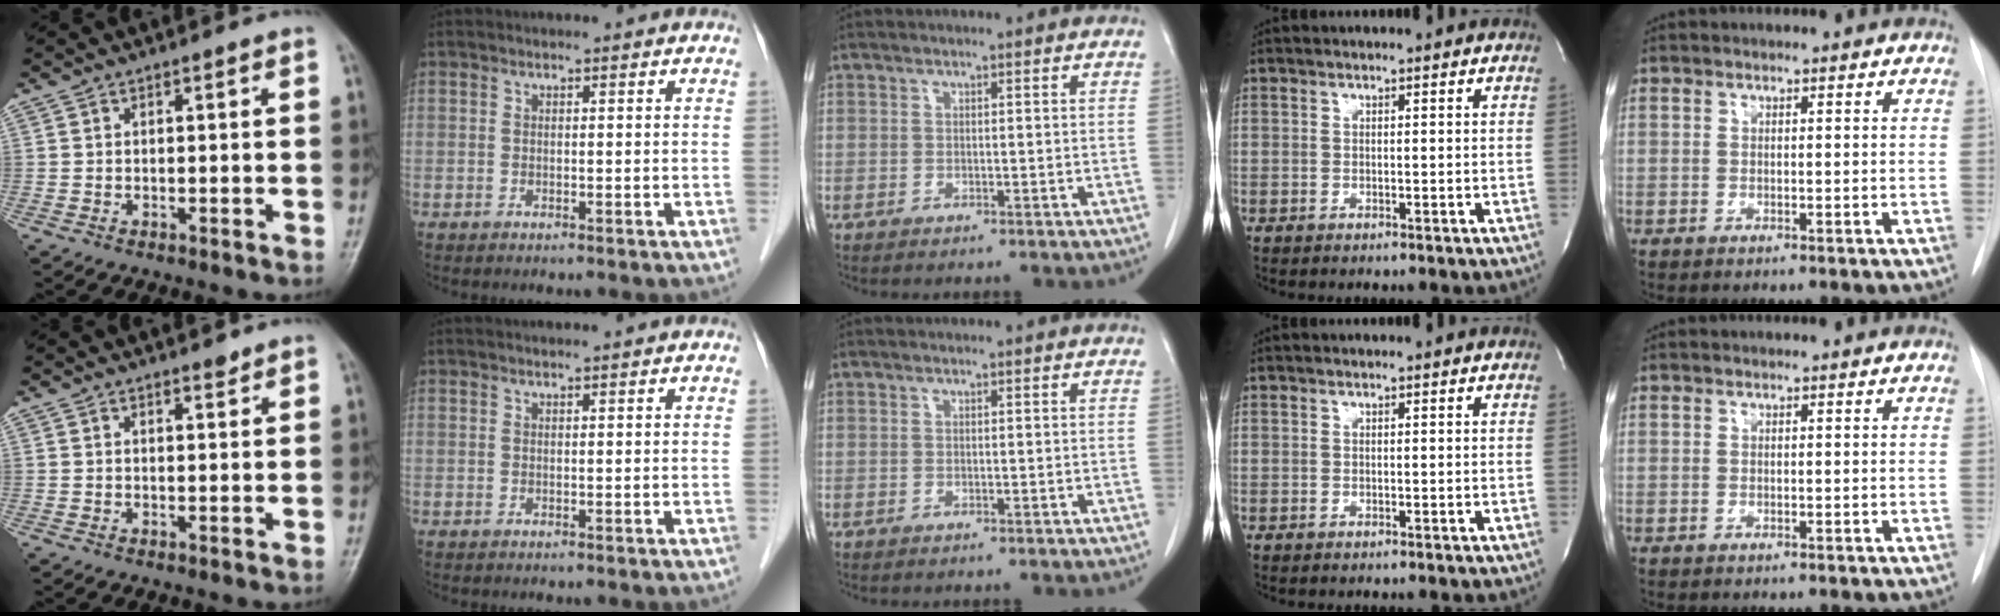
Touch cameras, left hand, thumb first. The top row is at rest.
{"thumb": {"total": 1.4, "force": [1.2, 0.4, 0.5], "torque": [-0.004, -0.010, 0.018]}, "index": {"total": 1.3, "force": [1.2, -0.2, 0.6], "torque": [-0.006, 0.012, 0.023]}}